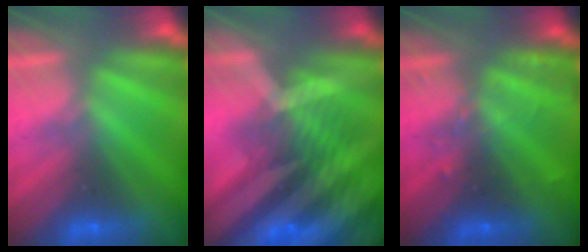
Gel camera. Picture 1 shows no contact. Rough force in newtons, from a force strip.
{"total": 9.1}
{"total": 2.4}